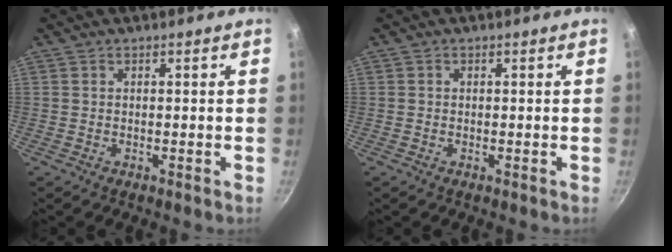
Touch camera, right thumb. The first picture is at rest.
{"total": 0.0}